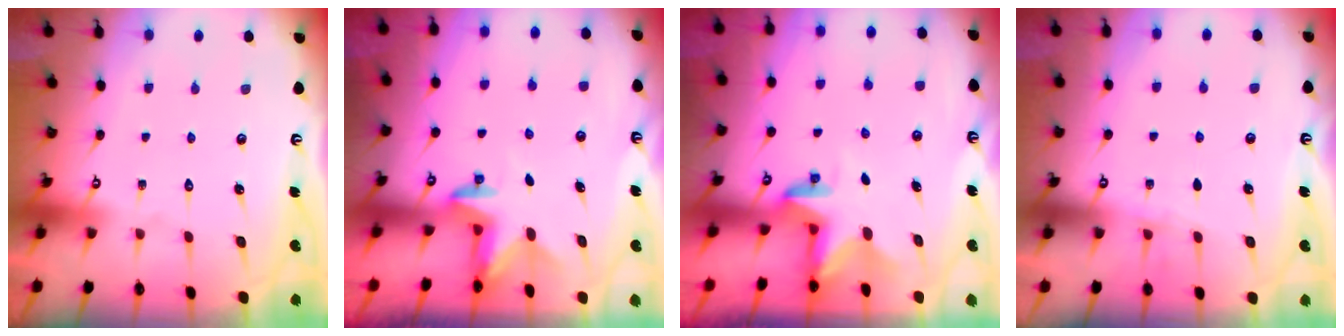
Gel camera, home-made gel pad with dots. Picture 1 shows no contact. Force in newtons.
{"total": 2.7, "press": 2.6, "slide": 0.6}
{"total": 2.9, "press": 2.9, "slide": 0.2}
{"total": 2.7, "press": 2.6, "slide": 0.7}